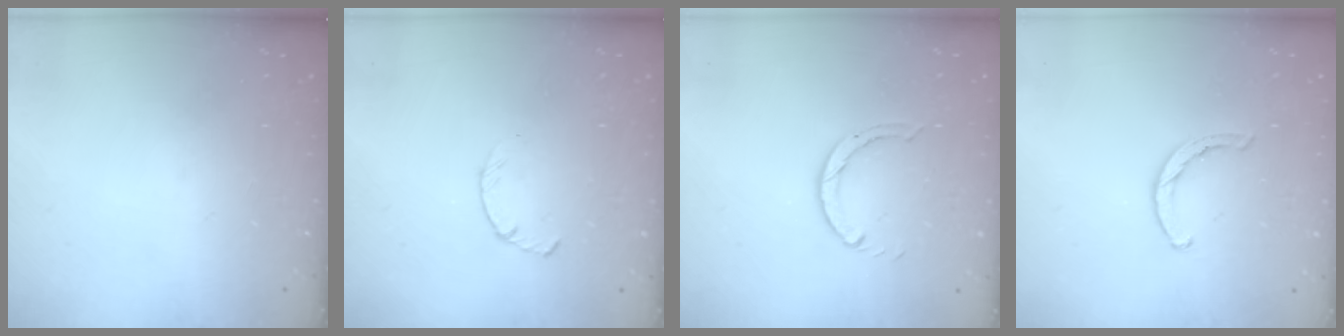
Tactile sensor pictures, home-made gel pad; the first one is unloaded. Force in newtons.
{"total": 2.4, "press": 2.3, "slide": 0.4}
{"total": 3.5, "press": 3.5, "slide": 0.5}
{"total": 1.8, "press": 1.8, "slide": 0.3}